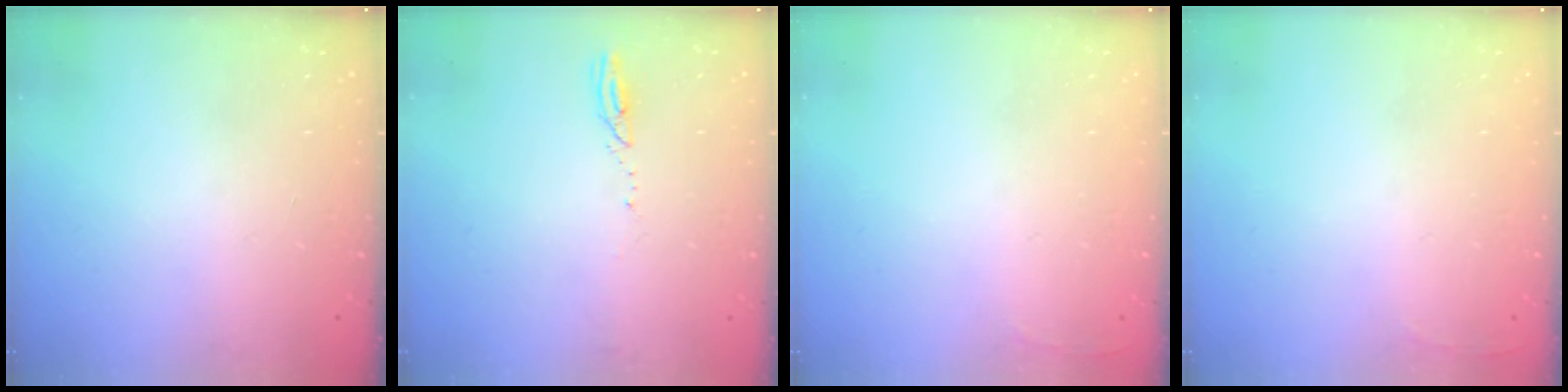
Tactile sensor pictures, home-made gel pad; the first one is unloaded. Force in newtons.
{"total": 2.4, "press": 2.4, "slide": 0.3}
{"total": 2.5, "press": 2.4, "slide": 0.9}
{"total": 2.5, "press": 2.4, "slide": 0.9}